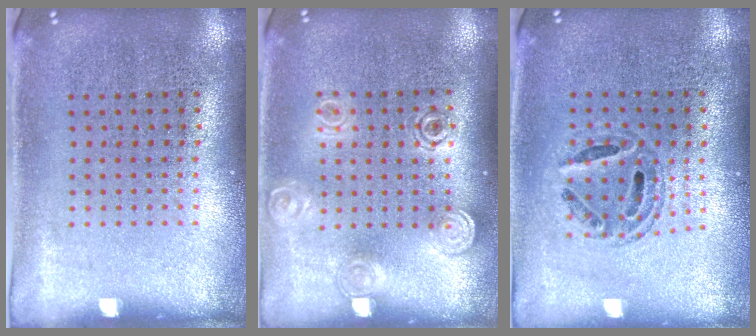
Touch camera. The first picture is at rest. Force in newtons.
{"total": 1.4, "press": 1.2, "slide": 0.7}
{"total": 0.8, "press": 0.8, "slide": 0.2}